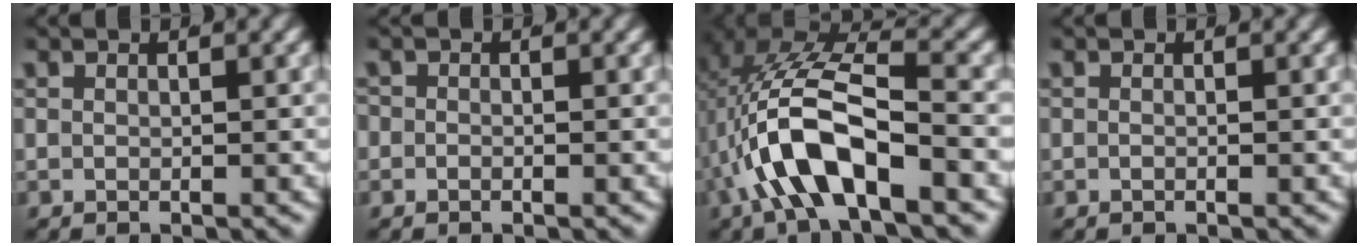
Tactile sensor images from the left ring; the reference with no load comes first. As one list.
[{"total": 0.8, "force": [-0.4, 0.7, 0.2], "torque": [-0.003, -0.001, -0.009]}, {"total": 9.3, "force": [-1.0, 5.0, 7.8], "torque": [-0.171, -0.017, -0.010]}, {"total": 0.0}]